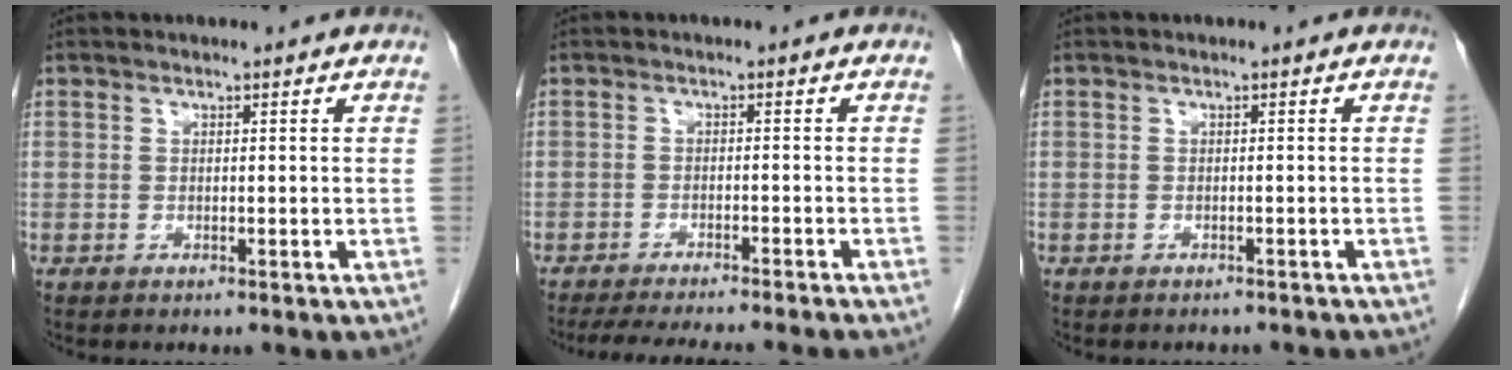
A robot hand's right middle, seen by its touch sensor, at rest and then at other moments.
{"total": 11.1, "force": [-9.7, -0.4, 5.2], "torque": [-0.056, -0.016, -0.138]}
{"total": 3.2, "force": [-2.8, 1.1, 0.9], "torque": [-0.015, -0.002, -0.032]}